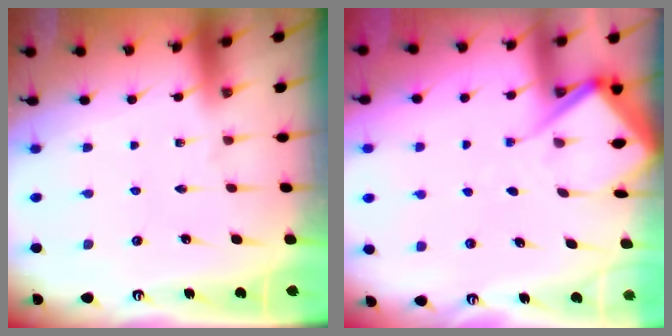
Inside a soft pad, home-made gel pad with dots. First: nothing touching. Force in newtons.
{"total": 6.6, "press": 6.6, "slide": 0.6}